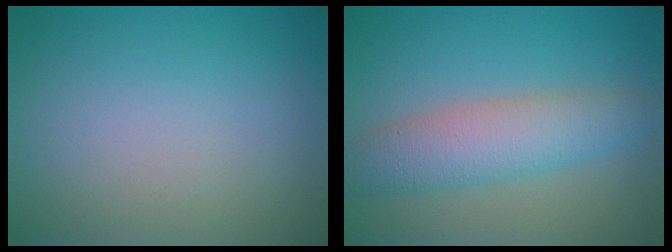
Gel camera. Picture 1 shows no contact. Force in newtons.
{"total": 4.8, "press": 4.8, "slide": 0.1}